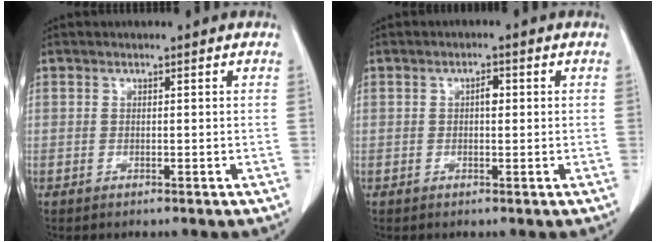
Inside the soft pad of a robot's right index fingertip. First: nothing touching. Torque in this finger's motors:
{"motor_torque": [0.18, -0.08, 0.02, 0.02]}